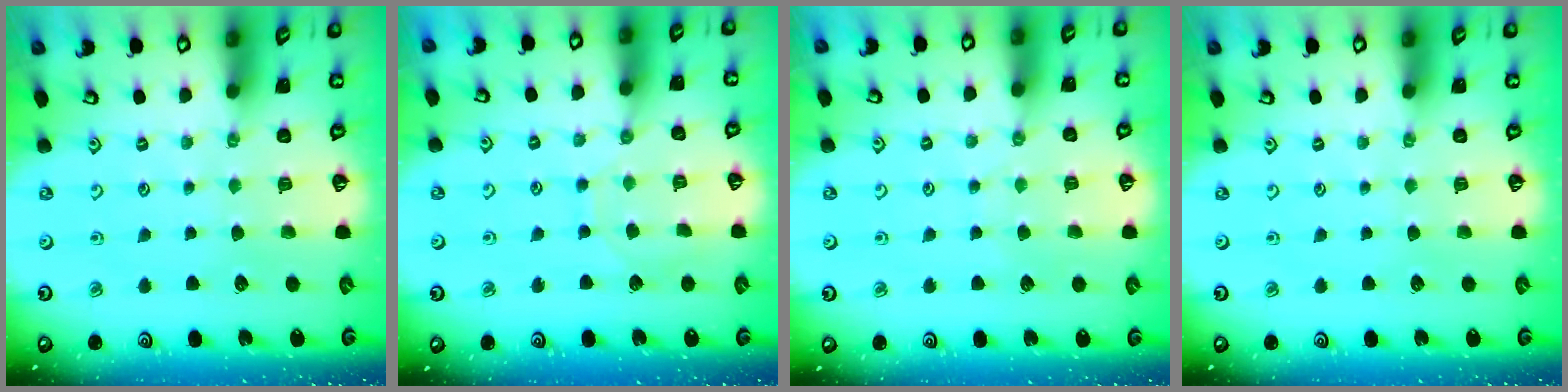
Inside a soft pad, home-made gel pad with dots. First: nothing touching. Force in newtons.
{"total": 6.8, "press": 6.8, "slide": 0.6}
{"total": 2.8, "press": 2.7, "slide": 0.5}
{"total": 0.0}